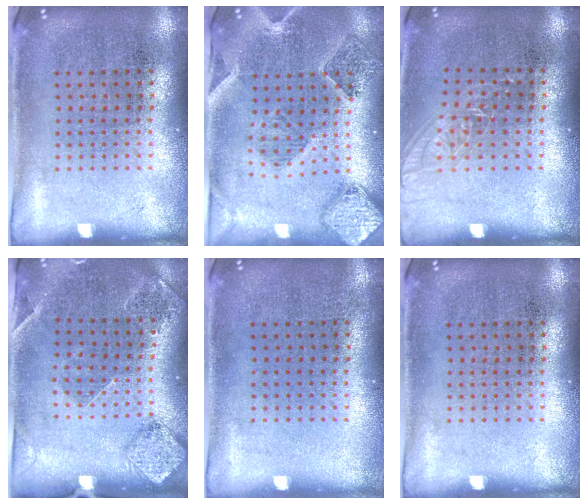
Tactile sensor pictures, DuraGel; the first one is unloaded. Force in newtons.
{"total": 1.6, "press": 1.5, "slide": 0.3}
{"total": 1.1, "press": 1.1, "slide": 0.2}
{"total": 1.6, "press": 1.5, "slide": 0.5}
{"total": 0.0}
{"total": 0.0}